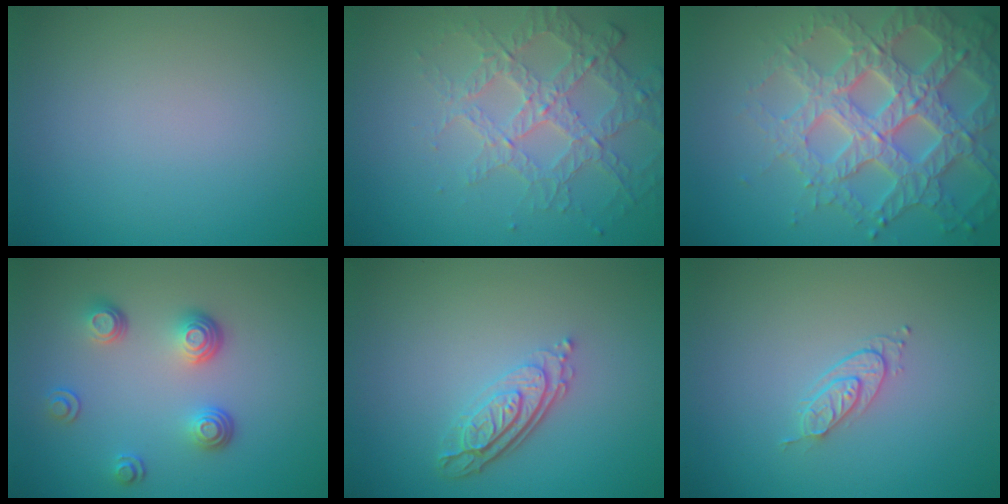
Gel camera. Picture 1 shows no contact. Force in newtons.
{"total": 3.8, "press": 3.5, "slide": 1.3}
{"total": 7.0, "press": 6.7, "slide": 1.8}
{"total": 3.5, "press": 2.6, "slide": 2.4}
{"total": 3.8, "press": 2.7, "slide": 2.6}
{"total": 1.7, "press": 1.1, "slide": 1.3}